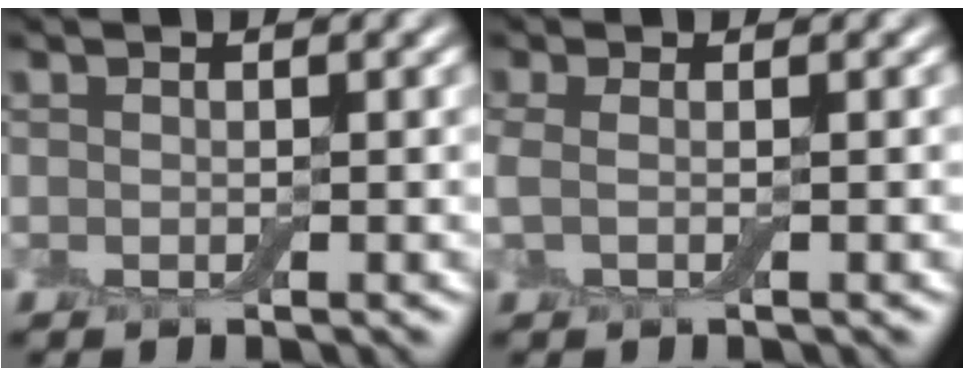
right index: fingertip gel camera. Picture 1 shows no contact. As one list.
[{"total": 1.6, "force": [0.0, 0.4, 1.5], "torque": [-0.037, 0.002, -0.004]}]